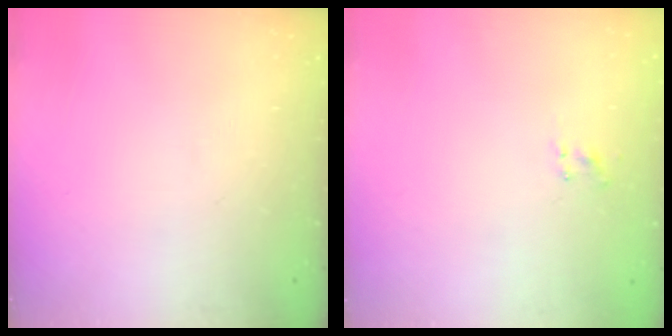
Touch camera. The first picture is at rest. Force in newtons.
{"total": 1.5, "press": 1.3, "slide": 0.8}